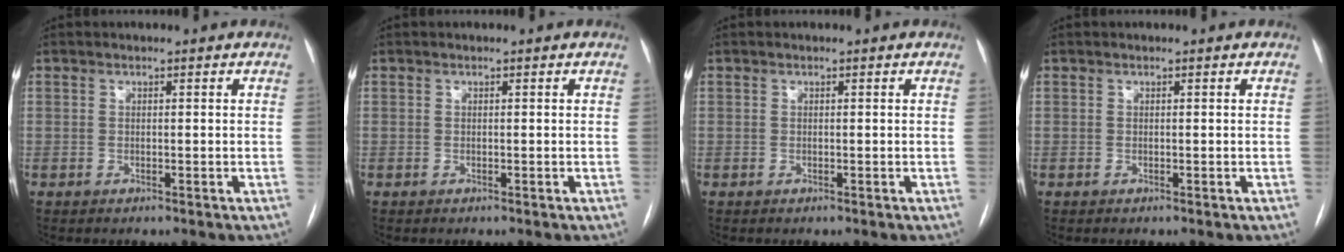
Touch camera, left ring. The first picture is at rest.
{"total": 0.0}
{"total": 0.0}
{"total": 0.0}